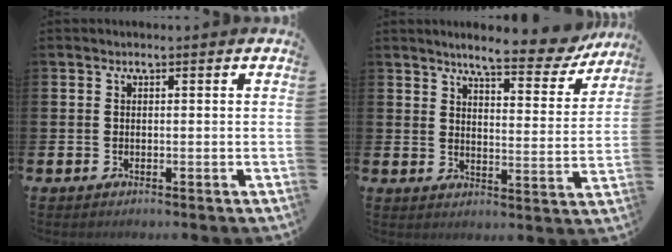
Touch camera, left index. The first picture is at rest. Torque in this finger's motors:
{"motor_torque": [1.08, -1.06, 0.57, 0.07]}